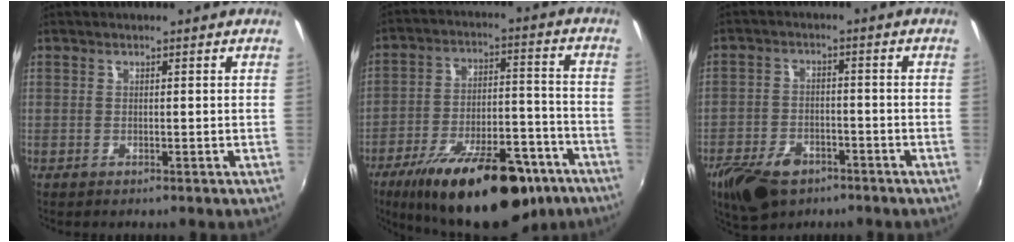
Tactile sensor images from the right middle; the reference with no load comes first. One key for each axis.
{"total": 24.6, "fx": -16.6, "fy": 9.1, "fz": 15.7, "tx": -0.258, "ty": -0.015, "tz": -0.236}
{"total": 11.9, "fx": -7.6, "fy": 6.6, "fz": 6.3, "tx": -0.156, "ty": -0.019, "tz": -0.133}